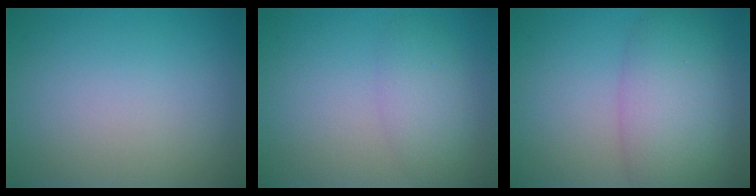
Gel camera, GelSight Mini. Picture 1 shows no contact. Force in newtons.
{"total": 3.0, "press": 3.0, "slide": 0.1}
{"total": 6.7, "press": 6.7, "slide": 0.4}